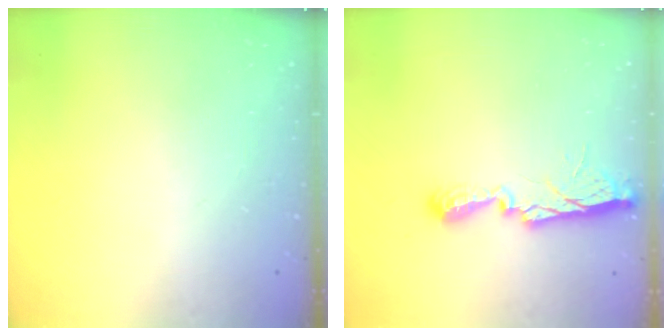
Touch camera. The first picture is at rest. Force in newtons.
{"total": 10.1, "press": 10.1, "slide": 0.7}